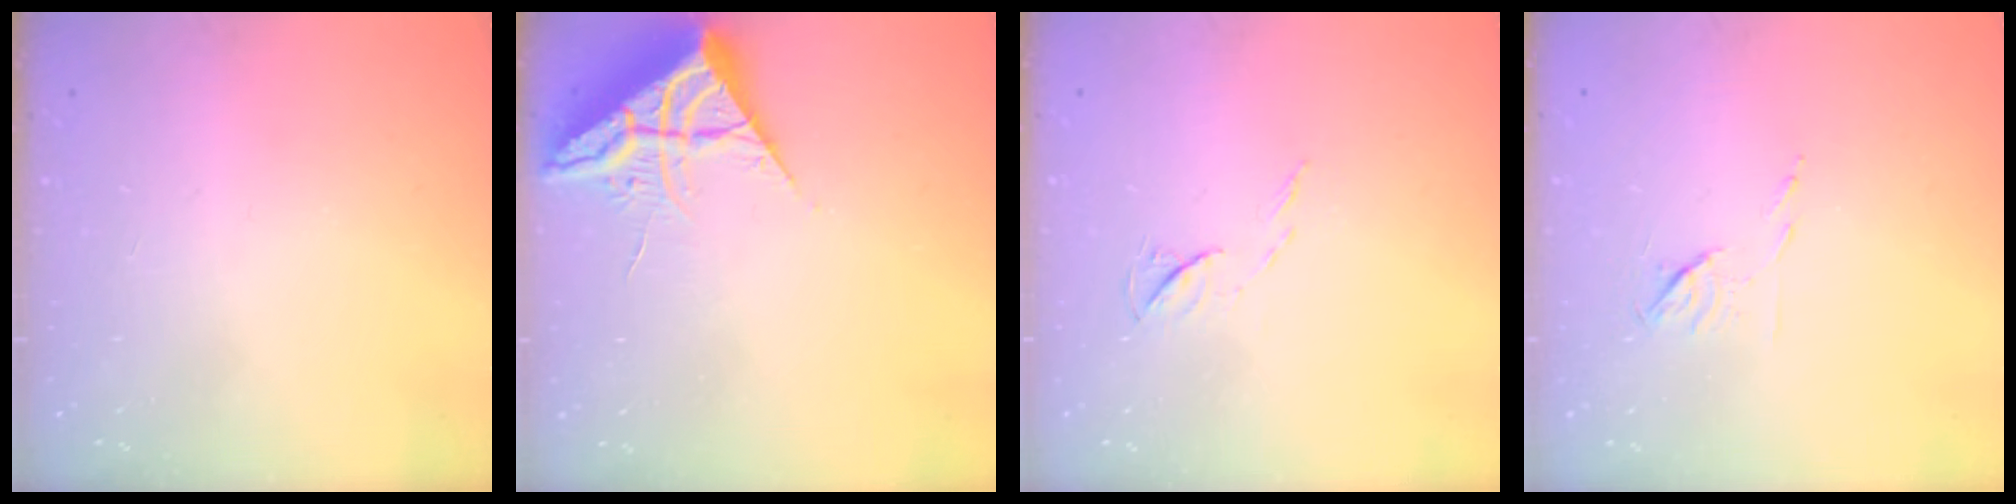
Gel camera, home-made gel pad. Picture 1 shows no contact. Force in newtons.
{"total": 7.1, "press": 7.1, "slide": 0.4}
{"total": 5.0, "press": 5.0, "slide": 0.7}
{"total": 5.4, "press": 5.3, "slide": 0.9}